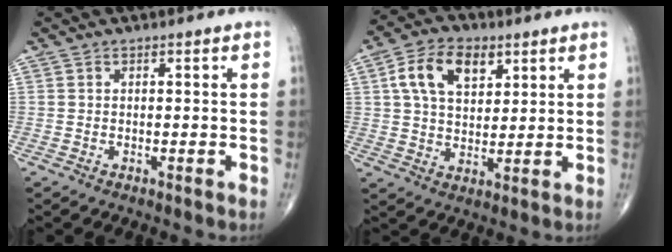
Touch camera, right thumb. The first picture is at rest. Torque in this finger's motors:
{"motor_torque": [0.11, 0.15, 0.85, 0.36, 0.23]}